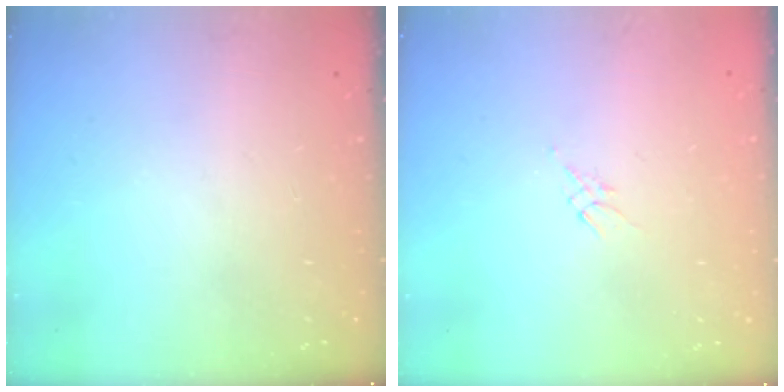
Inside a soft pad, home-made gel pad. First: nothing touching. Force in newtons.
{"total": 3.5, "press": 3.4, "slide": 0.8}